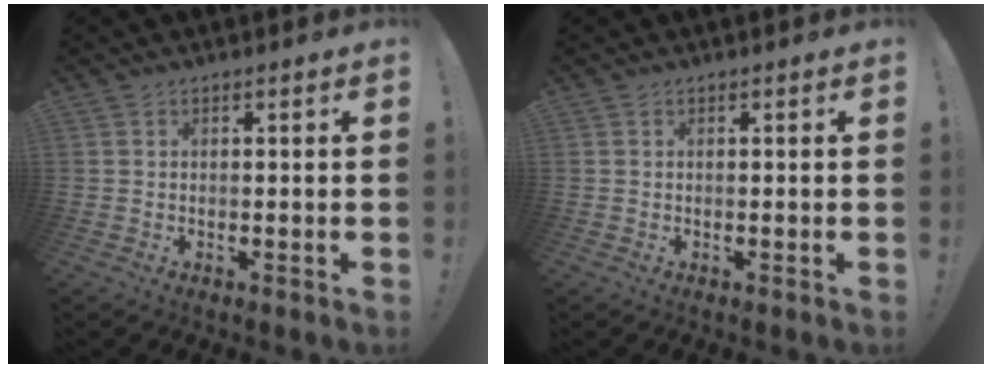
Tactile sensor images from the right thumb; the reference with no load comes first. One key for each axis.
{"total": 0.0}